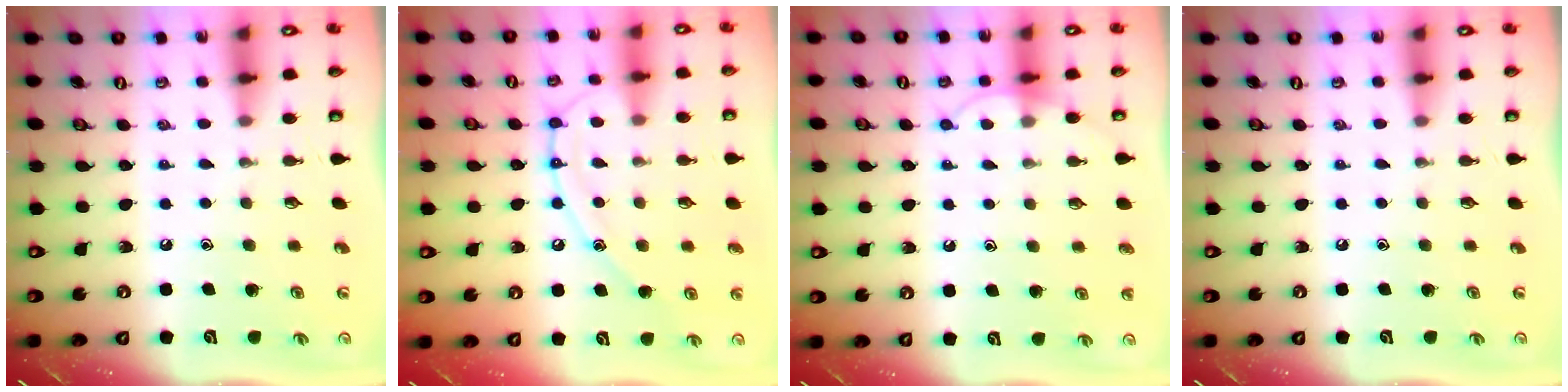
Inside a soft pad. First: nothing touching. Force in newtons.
{"total": 12.4, "press": 12.3, "slide": 1.1}
{"total": 5.4, "press": 5.4, "slide": 0.5}
{"total": 0.0}